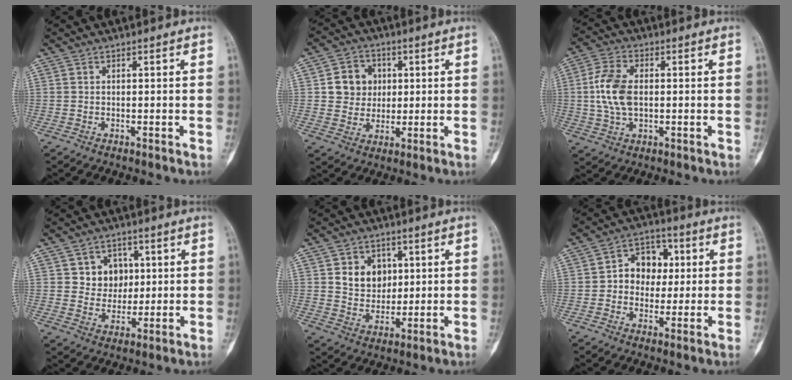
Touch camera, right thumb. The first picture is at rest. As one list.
[{"total": 8.1, "force": [1.5, 7.4, 3.1], "torque": [-0.009, 0.001, 0.025]}, {"total": 9.4, "force": [0.5, 5.7, 7.4], "torque": [-0.151, 0.010, 0.011]}, {"total": 7.4, "force": [2.0, 6.5, 2.8], "torque": [-0.001, -0.004, 0.034]}, {"total": 8.4, "force": [2.4, 6.8, 4.3], "torque": [-0.029, -0.010, 0.046]}, {"total": 9.2, "force": [0.9, 7.4, 5.5], "torque": [-0.035, 0.017, 0.006]}]